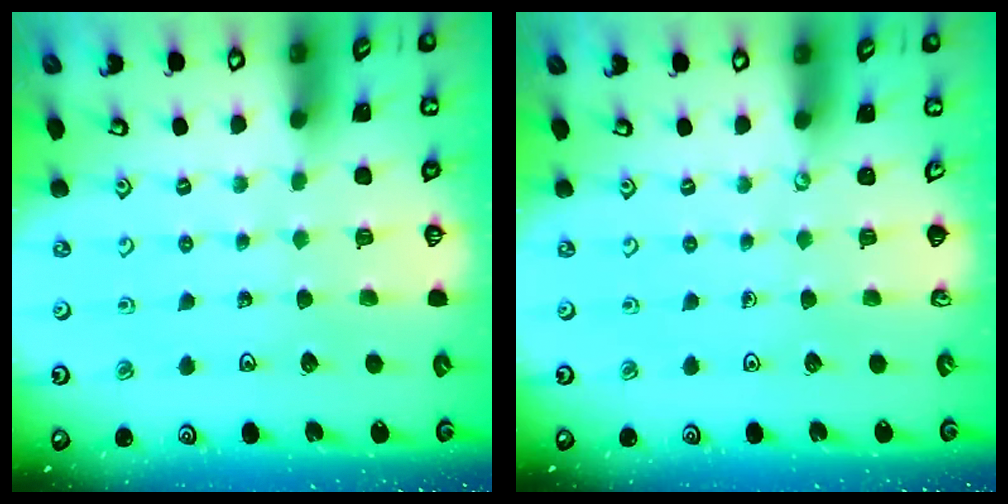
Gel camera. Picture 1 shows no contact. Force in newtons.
{"total": 0.0}